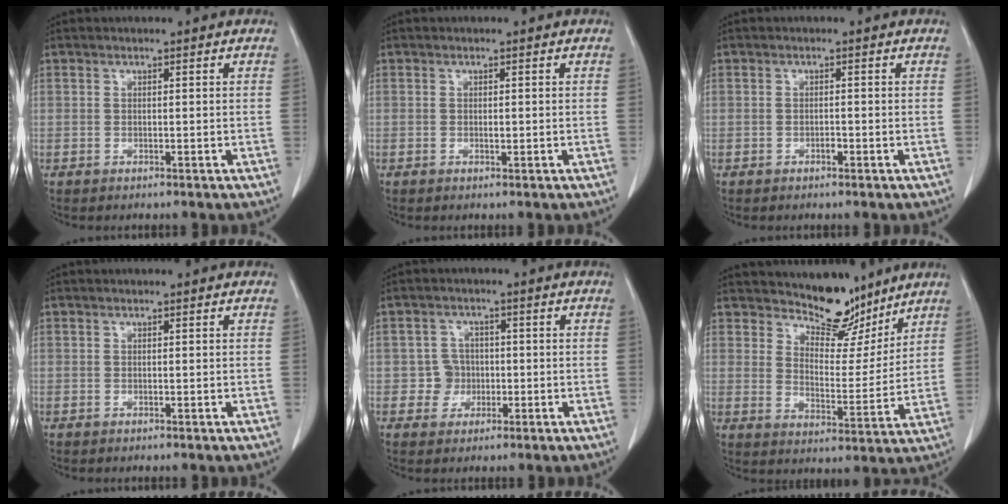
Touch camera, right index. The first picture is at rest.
{"total": 0.7, "force": [0.0, 0.3, 0.6], "torque": [-0.011, -0.001, 0.000]}
{"total": 0.7, "force": [-0.4, 0.4, 0.5], "torque": [-0.008, 0.002, -0.006]}
{"total": 0.0}
{"total": 3.3, "force": [-0.6, 3.3, 0.2], "torque": [0.009, 0.010, -0.008]}
{"total": 9.0, "force": [7.9, 3.3, 2.7], "torque": [-0.030, -0.016, 0.127]}